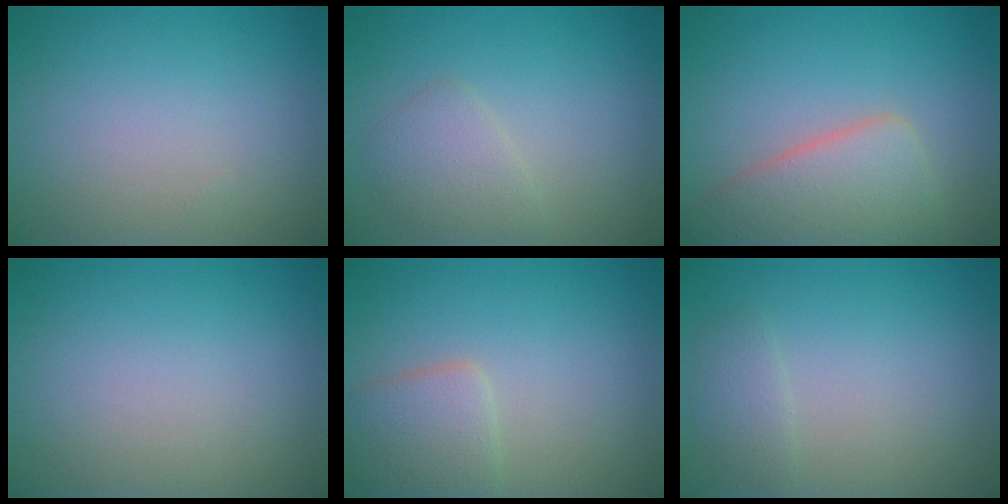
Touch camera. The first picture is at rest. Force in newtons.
{"total": 2.2, "press": 2.2, "slide": 0.0}
{"total": 5.6, "press": 5.6, "slide": 0.2}
{"total": 0.0}
{"total": 2.9, "press": 2.9, "slide": 0.2}
{"total": 1.4, "press": 1.4, "slide": 0.1}